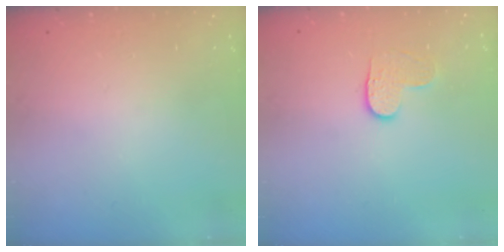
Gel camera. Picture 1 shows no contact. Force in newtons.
{"total": 4.0, "press": 3.9, "slide": 0.4}